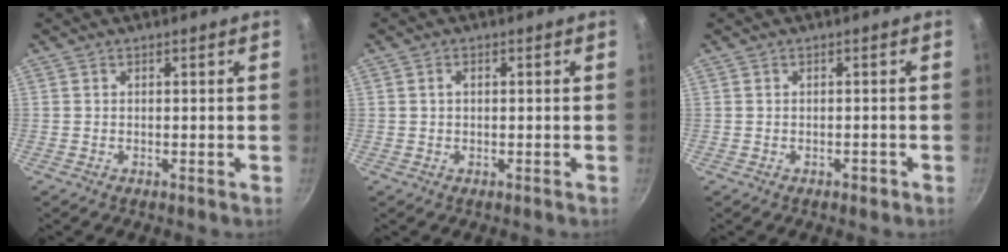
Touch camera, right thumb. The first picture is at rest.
{"total": 1.4, "force": [0.2, 0.9, 1.0], "torque": [-0.012, 0.008, 0.002]}
{"total": 1.3, "force": [-0.7, 0.7, 0.8], "torque": [-0.009, 0.009, -0.007]}